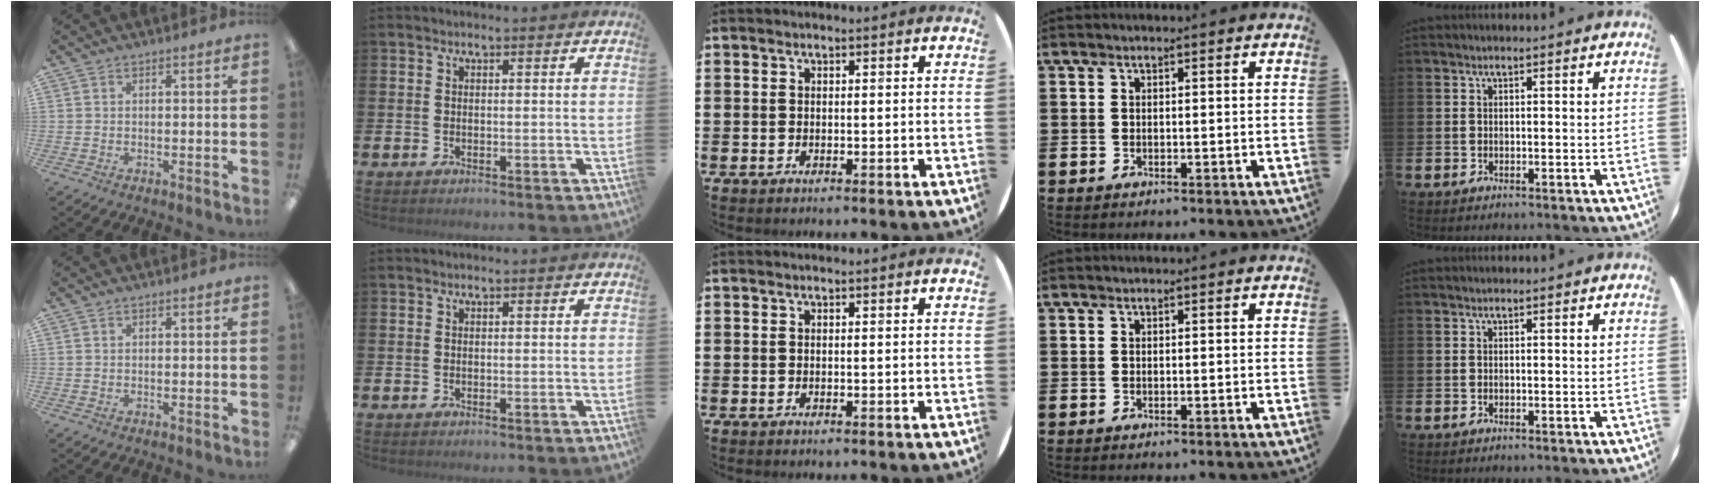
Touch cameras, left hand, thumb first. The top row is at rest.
{}